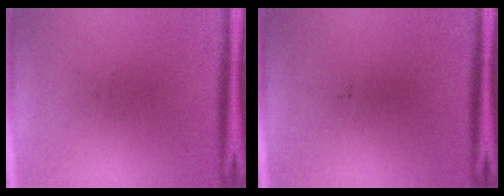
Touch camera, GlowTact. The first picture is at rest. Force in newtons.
{"total": 0.0}